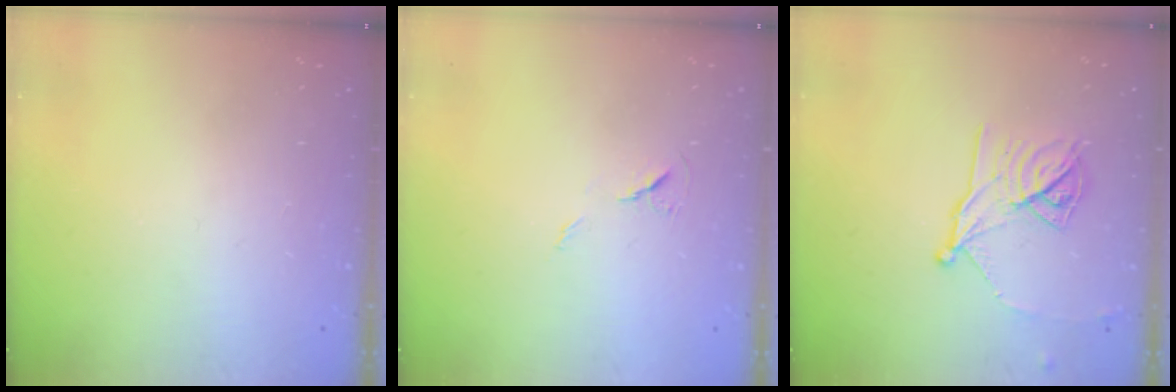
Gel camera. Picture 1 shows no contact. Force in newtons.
{"total": 5.8, "press": 5.4, "slide": 2.2}
{"total": 12.9, "press": 12.9, "slide": 0.2}